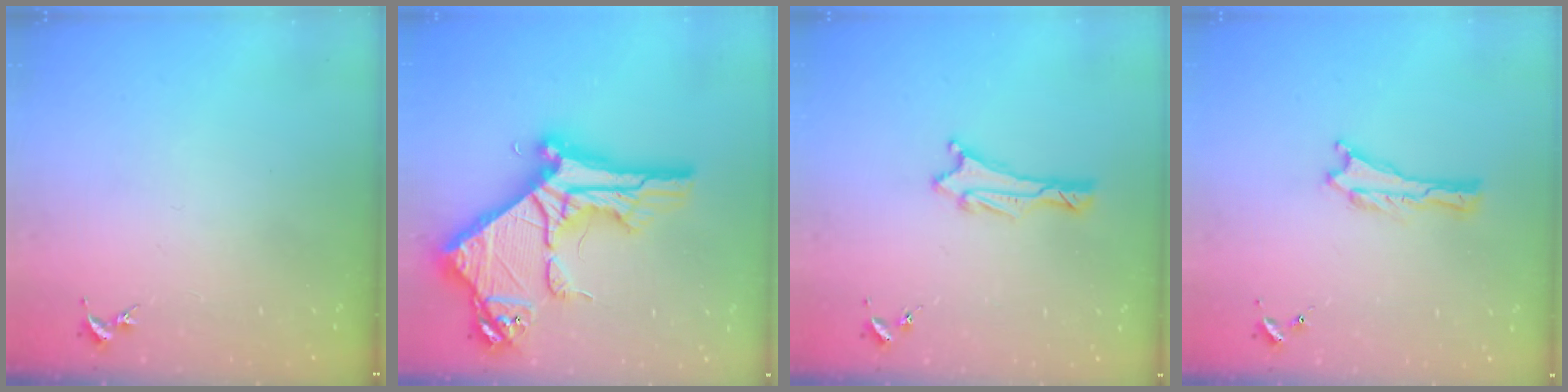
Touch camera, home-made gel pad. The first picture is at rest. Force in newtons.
{"total": 14.0, "press": 13.9, "slide": 1.4}
{"total": 1.5, "press": 1.5, "slide": 0.2}
{"total": 0.0}